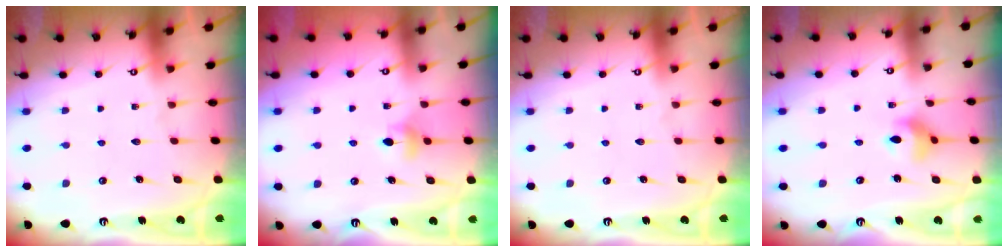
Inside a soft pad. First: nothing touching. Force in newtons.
{"total": 4.8, "press": 4.8, "slide": 0.7}
{"total": 0.0}
{"total": 7.7, "press": 7.4, "slide": 2.2}